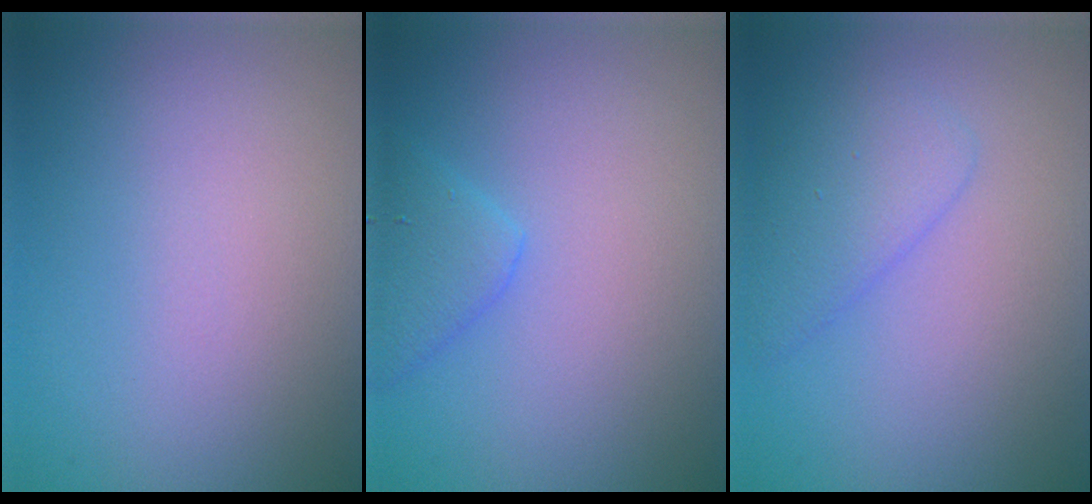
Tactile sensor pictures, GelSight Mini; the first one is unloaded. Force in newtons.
{"total": 2.2, "press": 2.2, "slide": 0.2}
{"total": 2.8, "press": 2.8, "slide": 0.1}